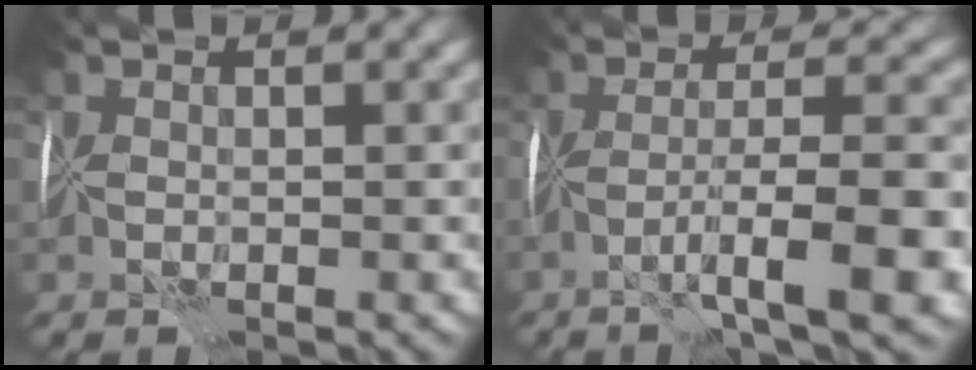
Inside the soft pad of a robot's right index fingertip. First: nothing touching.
{"total": 7.1, "force": [-3.5, 0.1, 6.2], "torque": [-0.089, -0.003, -0.063]}